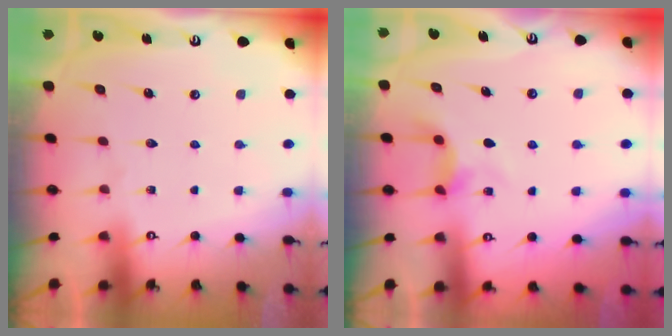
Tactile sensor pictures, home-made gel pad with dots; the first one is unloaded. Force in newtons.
{"total": 4.1, "press": 4.1, "slide": 0.3}